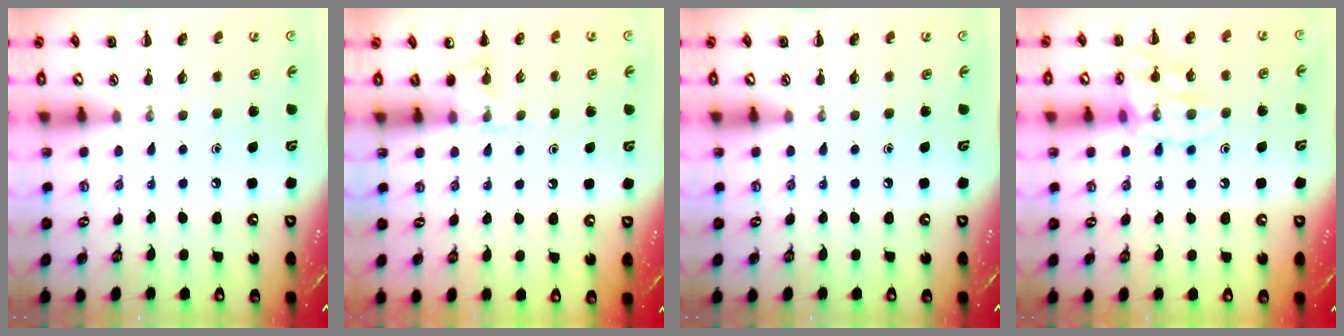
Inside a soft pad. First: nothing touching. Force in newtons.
{"total": 5.9, "press": 5.5, "slide": 2.0}
{"total": 0.0}
{"total": 13.1, "press": 13.0, "slide": 1.1}